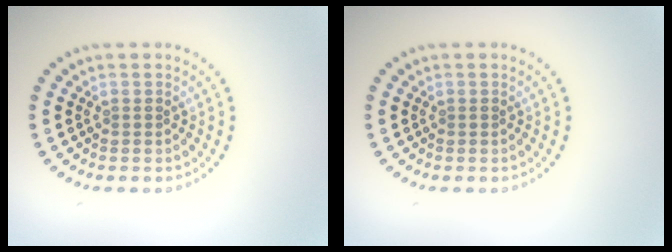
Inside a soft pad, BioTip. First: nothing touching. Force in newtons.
{"total": 0.0}